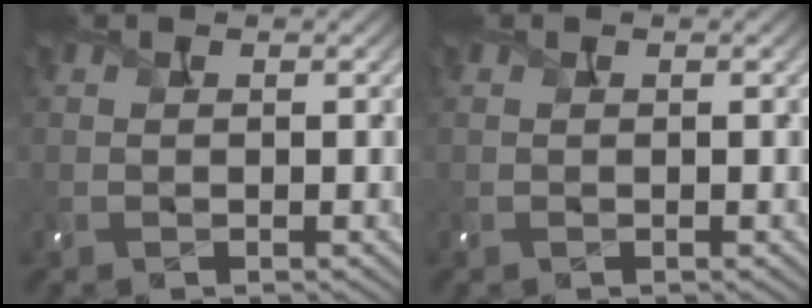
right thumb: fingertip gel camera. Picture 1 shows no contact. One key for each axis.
{"total": 0.0}